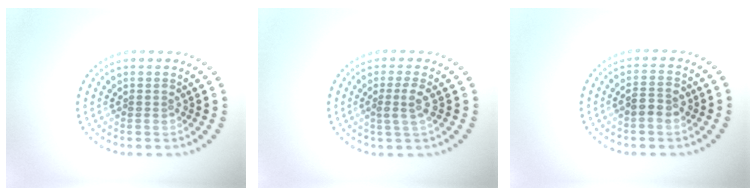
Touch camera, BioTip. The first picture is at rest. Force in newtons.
{"total": 1.9, "press": 1.5, "slide": 1.1}
{"total": 2.1, "press": 2.0, "slide": 0.5}